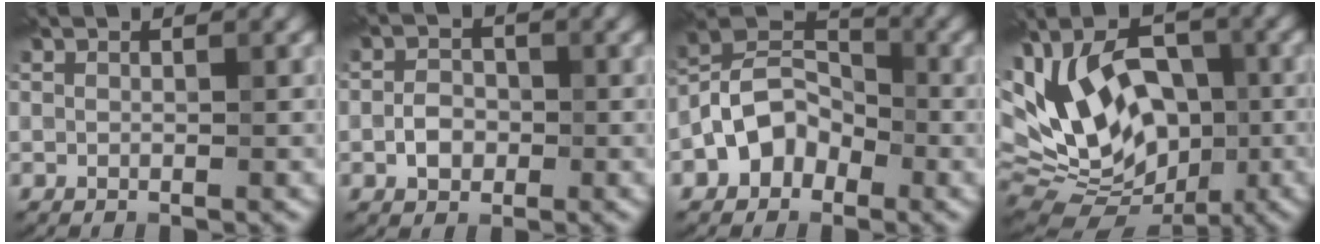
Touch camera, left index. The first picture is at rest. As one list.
[{"total": 2.0, "force": [-0.7, 1.5, 1.2], "torque": [-0.019, 0.009, -0.017]}, {"total": 5.1, "force": [-2.3, 3.6, 2.7], "torque": [-0.038, 0.018, -0.055]}, {"total": 12.7, "force": [-0.5, 8.0, 9.9], "torque": [-0.165, 0.010, 0.003]}]